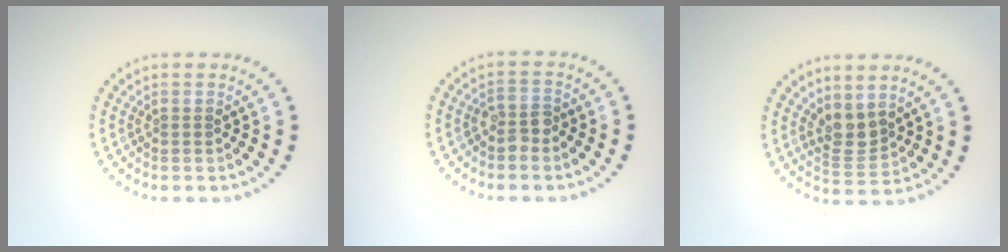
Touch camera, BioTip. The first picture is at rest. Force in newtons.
{"total": 1.7, "press": 1.6, "slide": 0.7}
{"total": 2.7, "press": 2.2, "slide": 1.5}